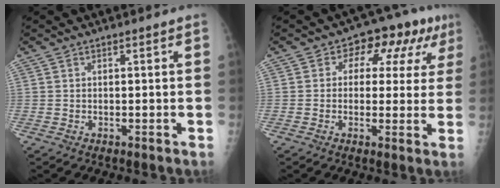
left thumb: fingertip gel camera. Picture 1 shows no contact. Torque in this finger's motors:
{"motor_torque": [-0.12, 0.32, -0.10, -0.08, 0.06]}